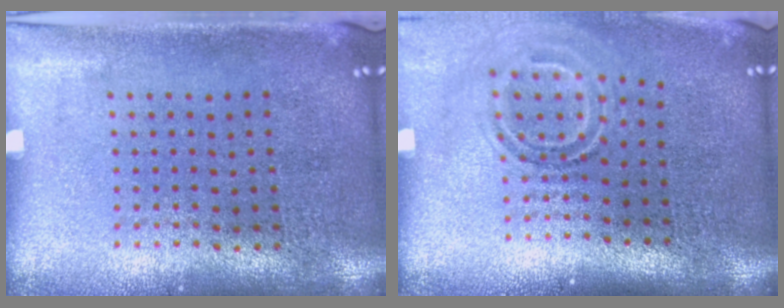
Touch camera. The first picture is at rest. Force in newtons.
{"total": 1.7, "press": 1.1, "slide": 1.2}